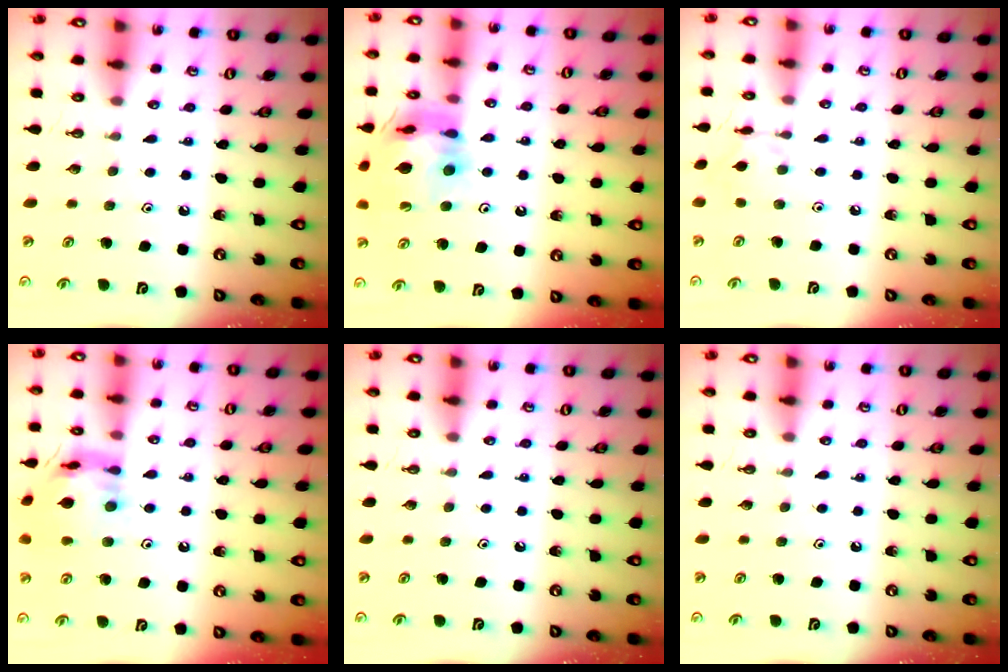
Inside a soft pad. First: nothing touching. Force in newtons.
{"total": 17.8, "press": 17.7, "slide": 2.3}
{"total": 2.6, "press": 2.6, "slide": 0.3}
{"total": 15.4, "press": 15.3, "slide": 1.8}
{"total": 0.0}
{"total": 0.0}